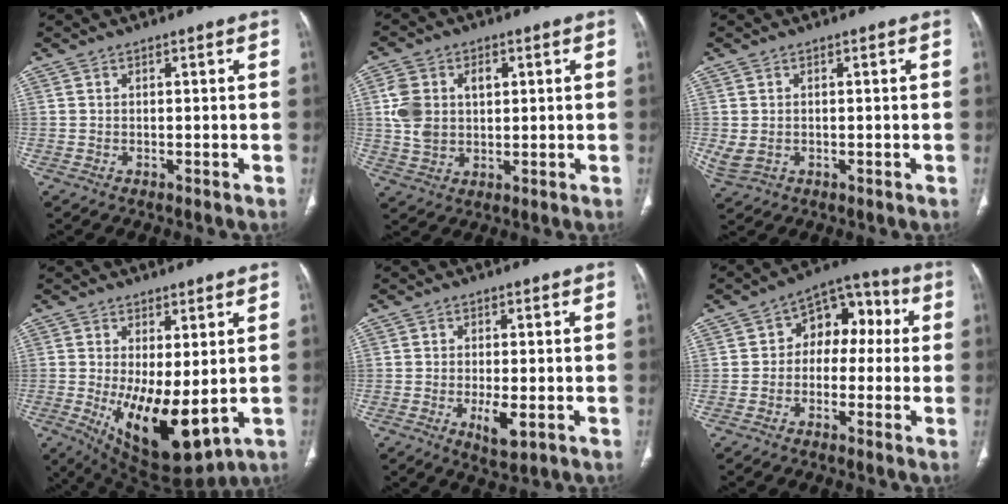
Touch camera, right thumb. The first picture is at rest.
{"total": 9.5, "force": [2.0, 6.9, 6.1], "torque": [-0.107, 0.003, 0.043]}
{"total": 3.3, "force": [-0.2, 2.3, 2.3], "torque": [-0.061, 0.003, 0.008]}
{"total": 14.2, "force": [-1.6, 5.9, 12.8], "torque": [-0.202, -0.030, -0.002]}
{"total": 4.9, "force": [-1.5, 1.7, 4.3], "torque": [-0.074, -0.009, -0.020]}
{"total": 10.2, "force": [0.6, 7.2, 7.2], "torque": [-0.055, 0.041, -0.007]}